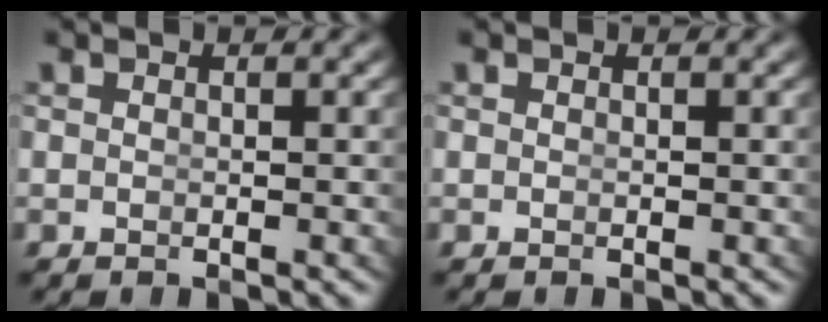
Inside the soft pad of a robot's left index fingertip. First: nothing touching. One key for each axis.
{"total": 0.0}